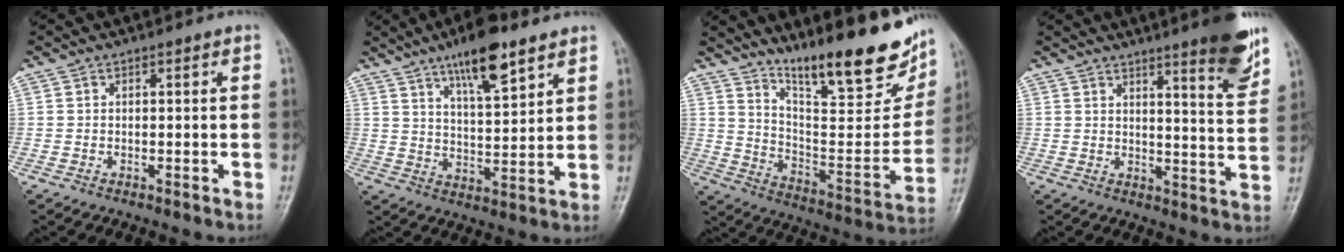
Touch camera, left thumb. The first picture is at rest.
{"total": 12.3, "force": [7.8, 3.5, 8.8], "torque": [-0.125, -0.042, 0.130]}
{"total": 24.1, "force": [16.8, 6.0, 16.2], "torque": [-0.203, -0.088, 0.266]}
{"total": 10.6, "force": [7.0, 1.4, 7.9], "torque": [-0.086, -0.048, 0.094]}